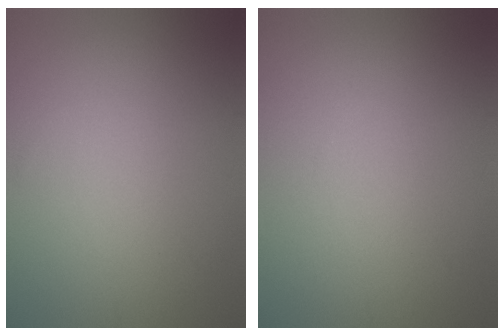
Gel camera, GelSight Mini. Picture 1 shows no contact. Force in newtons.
{"total": 0.0}